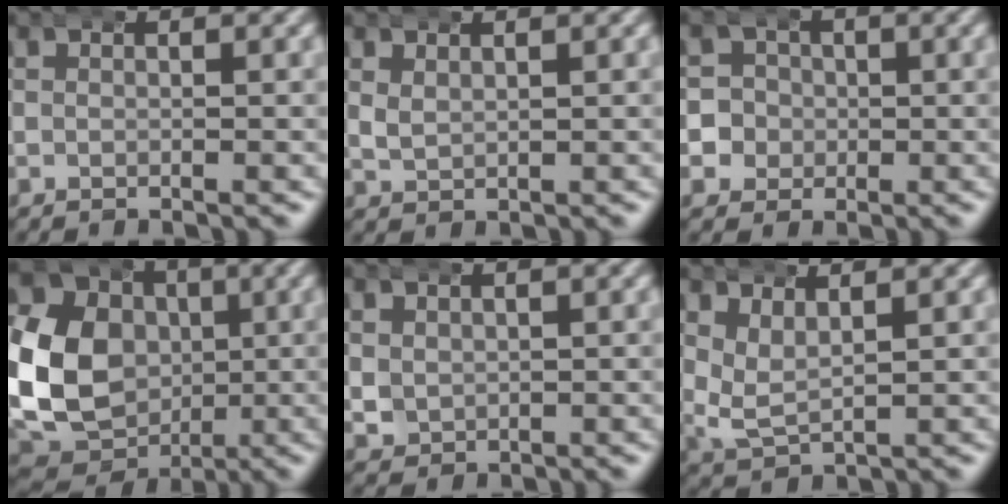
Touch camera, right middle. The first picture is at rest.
{"total": 1.2, "force": [0.9, 0.5, 0.4], "torque": [-0.018, -0.010, 0.030]}
{"total": 8.4, "force": [-1.2, 8.1, 1.9], "torque": [-0.083, -0.032, -0.026]}
{"total": 14.9, "force": [0.6, 12.4, 8.1], "torque": [-0.177, -0.046, 0.019]}
{"total": 1.8, "force": [0.8, 1.5, 0.5], "torque": [-0.029, -0.011, 0.023]}
{"total": 3.7, "force": [1.8, 2.4, 2.2], "torque": [-0.066, -0.019, 0.044]}